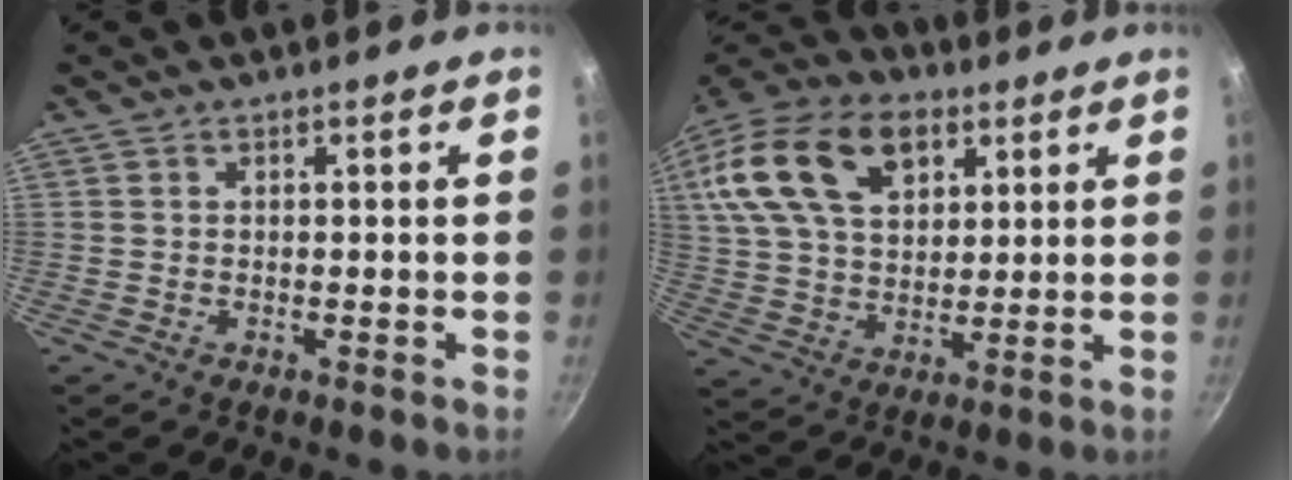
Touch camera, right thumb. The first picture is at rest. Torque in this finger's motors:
{"motor_torque": [-0.38, 3.09, 0.51, -0.32, 0.47]}